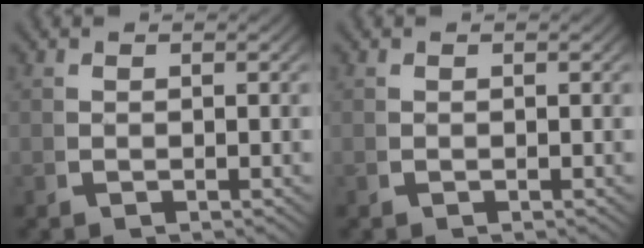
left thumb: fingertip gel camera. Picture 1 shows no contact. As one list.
[{"total": 0.0}]